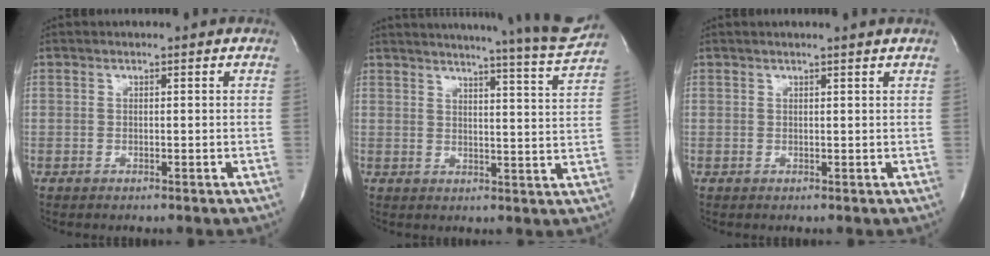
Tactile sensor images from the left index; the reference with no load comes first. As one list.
[{"total": 17.5, "force": [16.3, -1.6, 6.2], "torque": [-0.100, -0.072, 0.197]}, {"total": 2.0, "force": [1.7, -0.7, 0.8], "torque": [-0.020, 0.002, 0.027]}]